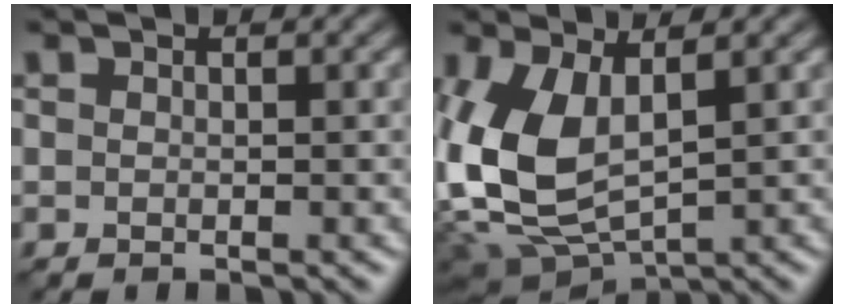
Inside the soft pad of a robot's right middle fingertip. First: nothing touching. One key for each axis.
{"total": 8.5, "fx": 0.8, "fy": 4.4, "fz": 7.2, "tx": -0.182, "ty": -0.005, "tz": 0.023}